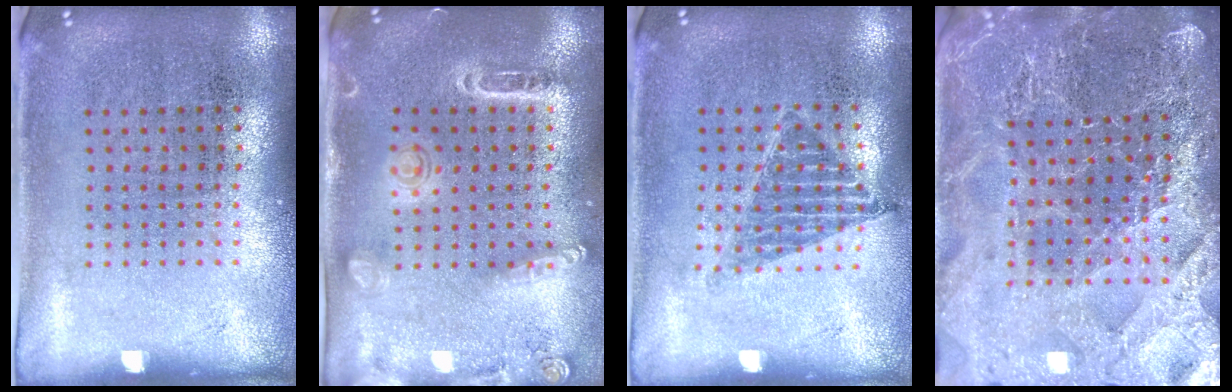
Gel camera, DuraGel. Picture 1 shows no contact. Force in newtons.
{"total": 1.5, "press": 1.4, "slide": 0.4}
{"total": 1.0, "press": 0.8, "slide": 0.5}
{"total": 4.1, "press": 3.9, "slide": 1.1}